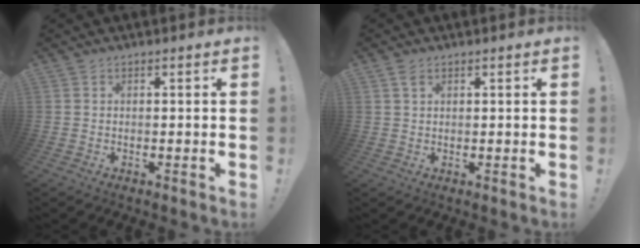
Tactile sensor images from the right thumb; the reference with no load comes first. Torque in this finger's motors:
{"motor_torque": [0.17, -0.27, 0.14, 0.11, 0.02]}